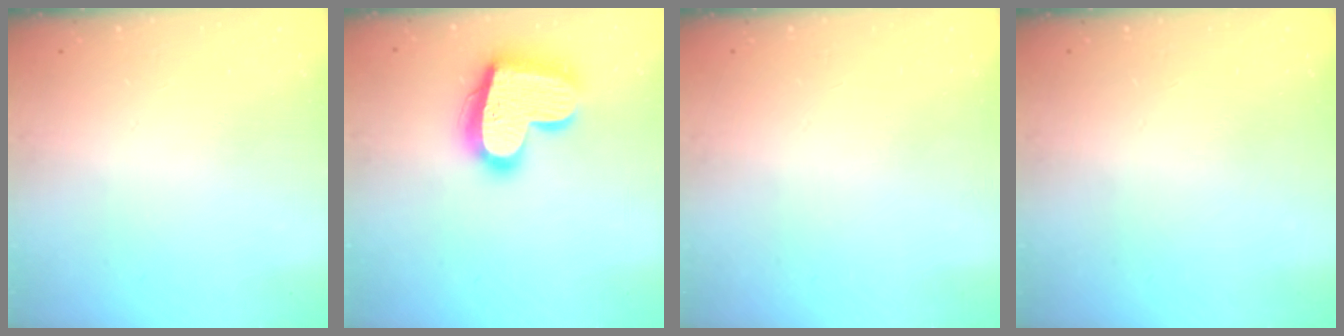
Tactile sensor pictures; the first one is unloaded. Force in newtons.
{"total": 20.1, "press": 20.0, "slide": 1.7}
{"total": 0.0}
{"total": 0.0}